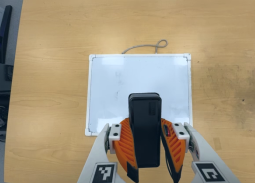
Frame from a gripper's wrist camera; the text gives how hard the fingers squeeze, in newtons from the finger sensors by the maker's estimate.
{"total": 7.5, "left": 6.9, "right": 8.2}